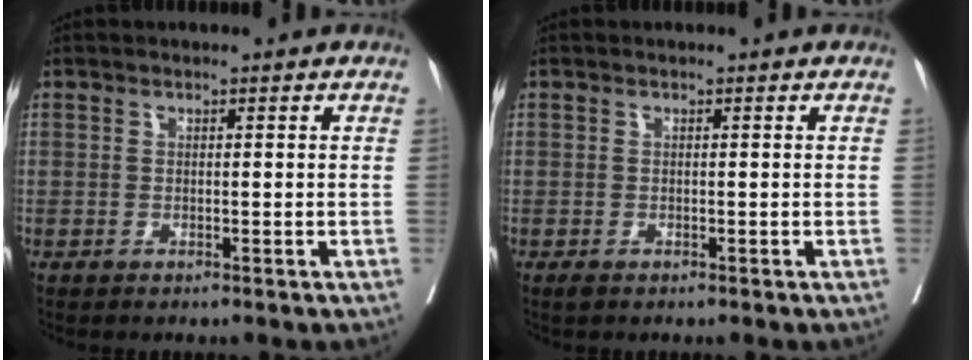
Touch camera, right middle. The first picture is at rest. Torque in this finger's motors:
{"motor_torque": [0.21, -0.12, -0.01, 0.02]}